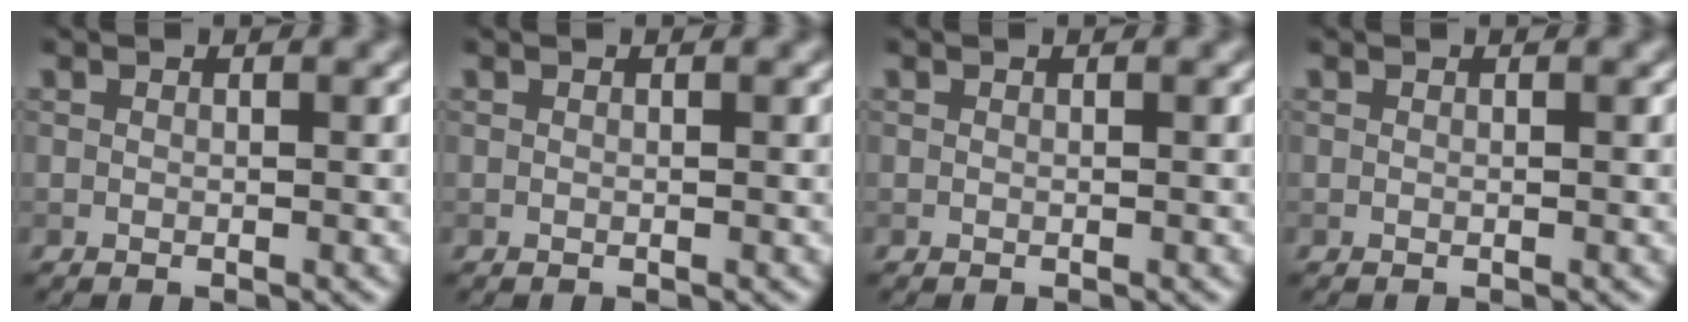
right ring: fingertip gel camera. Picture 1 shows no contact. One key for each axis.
{"total": 0.0}
{"total": 0.0}
{"total": 0.0}